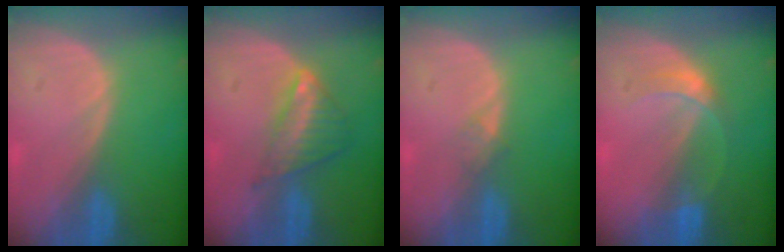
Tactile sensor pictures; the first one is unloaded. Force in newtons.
{"total": 6.1, "press": 5.3, "slide": 3.0}
{"total": 1.1, "press": 1.0, "slide": 0.1}
{"total": 3.3, "press": 3.3, "slide": 0.2}